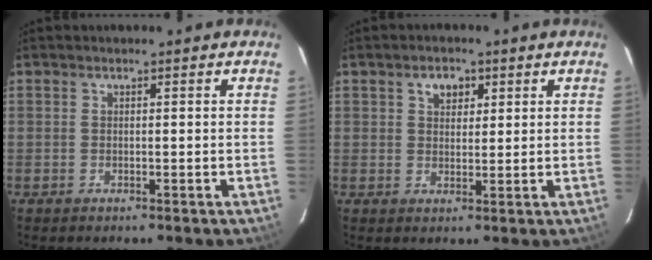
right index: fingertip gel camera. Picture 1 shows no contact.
{"total": 3.3, "force": [1.7, 2.1, 1.9], "torque": [-0.026, 0.008, 0.030]}